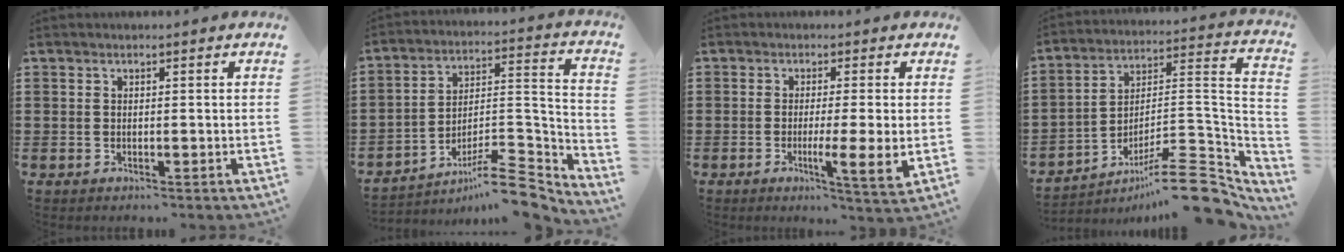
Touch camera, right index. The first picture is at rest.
{"total": 9.7, "force": [-7.5, 2.7, 5.5], "torque": [-0.077, 0.027, -0.140]}
{"total": 5.5, "force": [-1.0, -0.1, 5.4], "torque": [-0.094, -0.016, -0.016]}
{"total": 12.9, "force": [-9.3, 3.1, 8.4], "torque": [-0.120, 0.035, -0.168]}